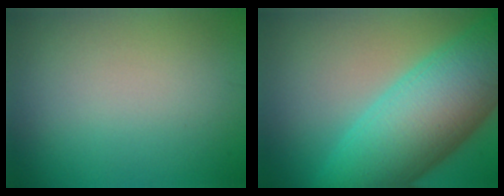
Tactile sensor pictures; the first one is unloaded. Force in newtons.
{"total": 12.8, "press": 12.8, "slide": 0.5}